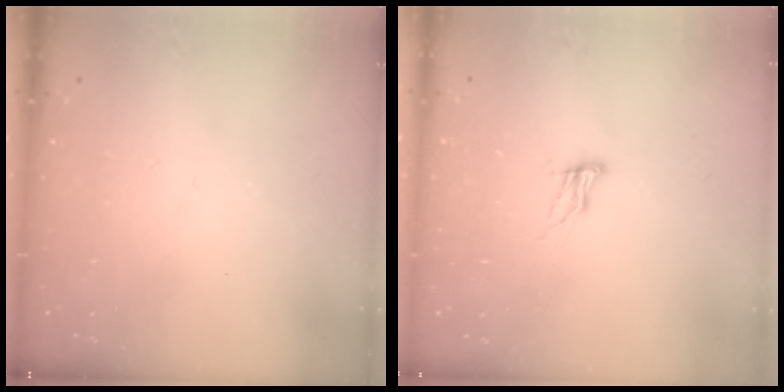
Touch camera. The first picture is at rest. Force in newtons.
{"total": 7.9, "press": 7.6, "slide": 2.2}